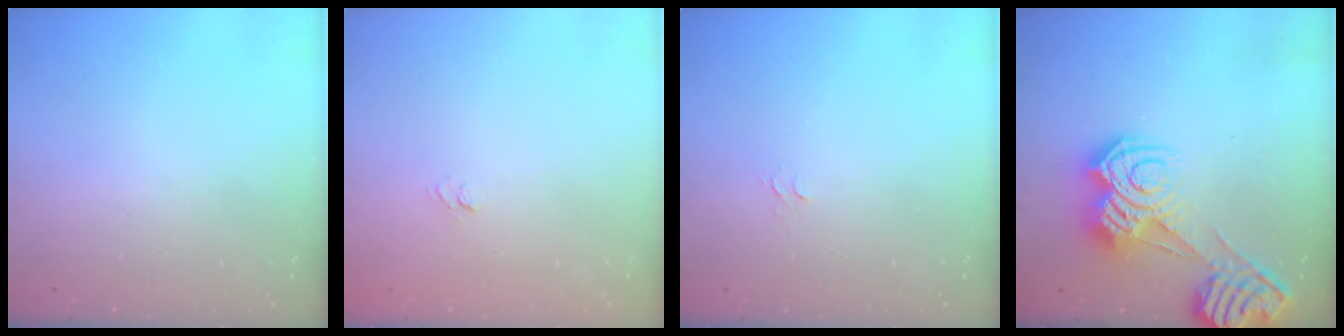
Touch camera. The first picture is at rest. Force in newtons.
{"total": 3.6, "press": 3.4, "slide": 1.1}
{"total": 3.7, "press": 3.7, "slide": 0.4}
{"total": 12.3, "press": 12.2, "slide": 1.2}